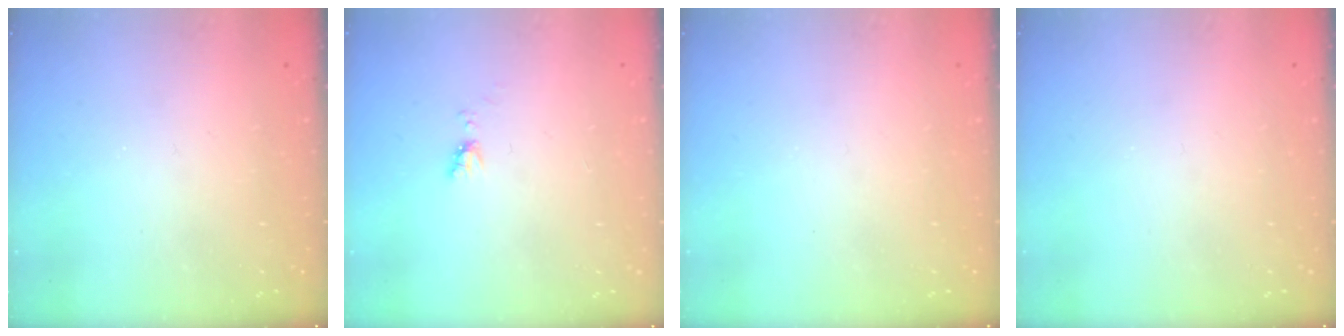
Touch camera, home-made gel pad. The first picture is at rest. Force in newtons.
{"total": 4.2, "press": 4.1, "slide": 0.8}
{"total": 0.0}
{"total": 0.0}